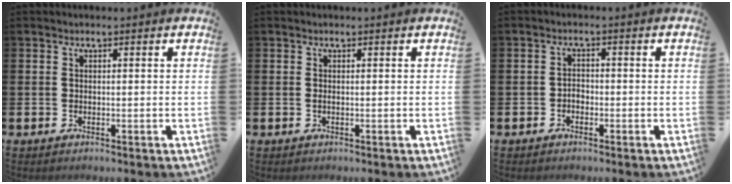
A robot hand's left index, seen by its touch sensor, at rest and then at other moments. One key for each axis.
{"total": 0.0}
{"total": 1.4, "fx": -0.7, "fy": 1.0, "fz": 0.7, "tx": -0.011, "ty": 0.003, "tz": -0.016}